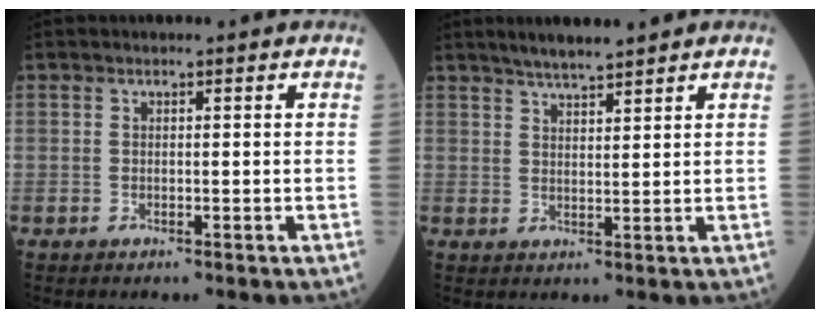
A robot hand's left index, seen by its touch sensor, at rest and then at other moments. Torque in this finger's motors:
{"motor_torque": [0.01, -0.01, 0.08, 0.04]}